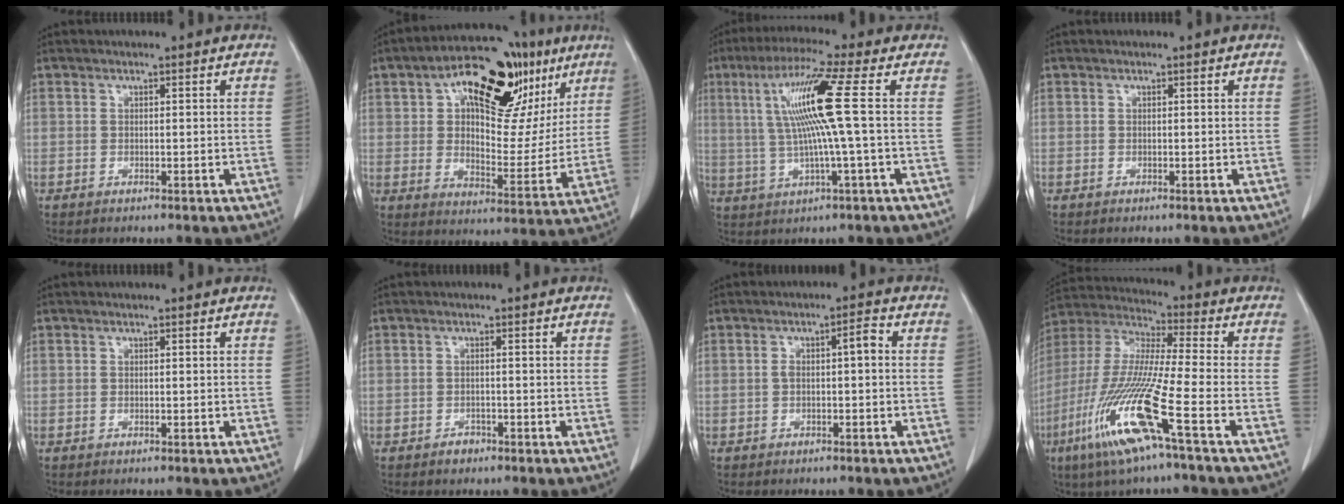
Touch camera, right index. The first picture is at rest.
{"total": 23.2, "force": [11.2, 11.4, 16.9], "torque": [-0.254, 0.047, 0.171]}
{"total": 11.3, "force": [1.9, -1.5, 11.0], "torque": [-0.215, 0.014, 0.036]}
{"total": 0.0}
{"total": 0.0}
{"total": 1.5, "force": [-1.0, 1.0, 0.4], "torque": [-0.005, 0.004, -0.014]}
{"total": 3.0, "force": [0.1, 0.7, 3.0], "torque": [-0.054, 0.016, 0.002]}
{"total": 16.3, "force": [-7.4, -0.3, 14.6], "torque": [-0.314, -0.030, -0.150]}